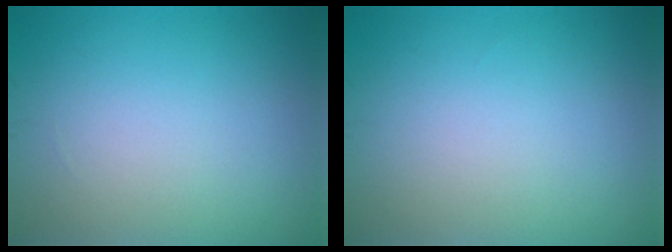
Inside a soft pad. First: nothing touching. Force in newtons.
{"total": 0.0}